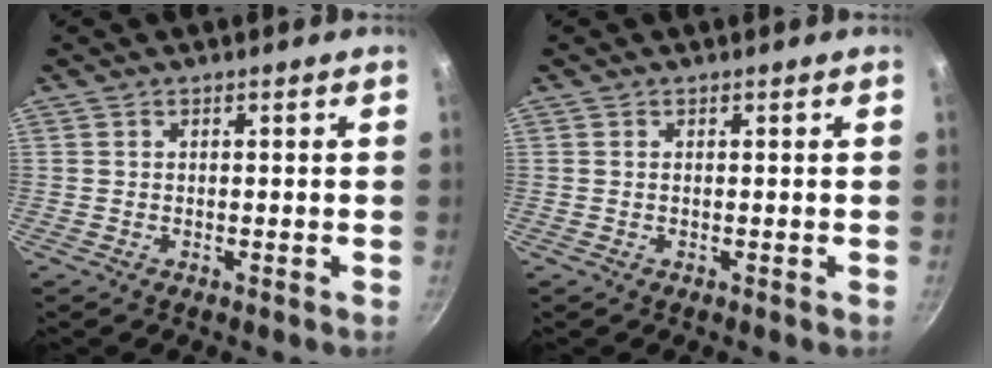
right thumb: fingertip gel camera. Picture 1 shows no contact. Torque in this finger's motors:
{"motor_torque": [-0.35, 0.20, -0.31, 0.07, 0.07]}